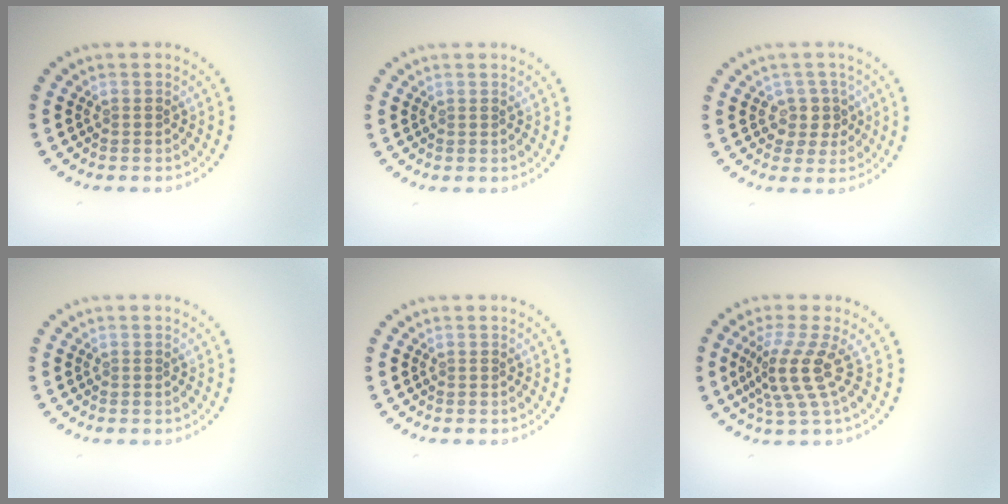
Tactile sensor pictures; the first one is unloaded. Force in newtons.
{"total": 0.0}
{"total": 2.3, "press": 2.0, "slide": 1.2}
{"total": 0.0}
{"total": 0.0}
{"total": 3.9, "press": 2.8, "slide": 2.7}